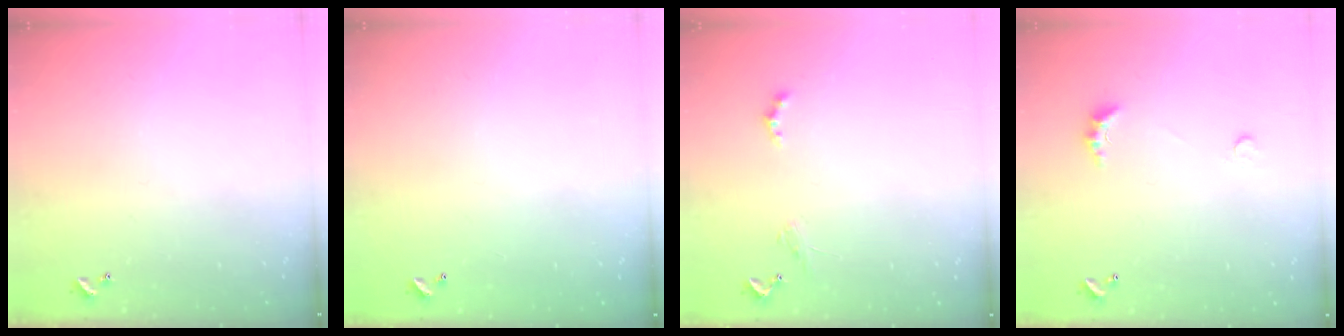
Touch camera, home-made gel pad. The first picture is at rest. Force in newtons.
{"total": 2.9, "press": 2.9, "slide": 0.1}
{"total": 1.1, "press": 1.1, "slide": 0.4}
{"total": 2.6, "press": 2.5, "slide": 0.7}